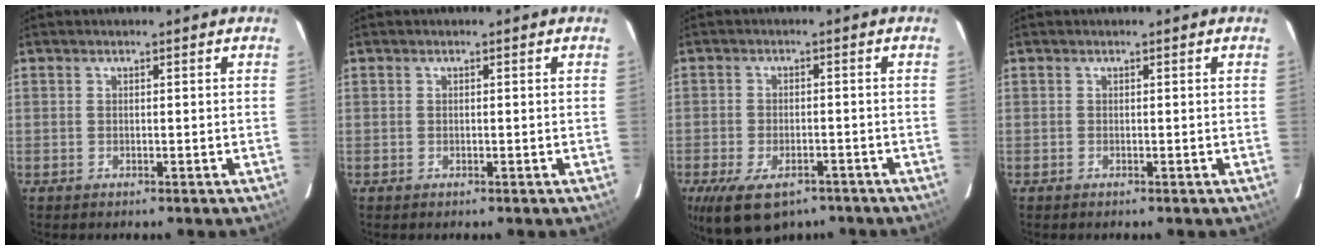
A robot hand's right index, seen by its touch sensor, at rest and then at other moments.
{"total": 0.0}
{"total": 12.0, "force": [-7.7, 6.0, 6.9], "torque": [-0.149, -0.026, -0.121]}
{"total": 0.0}